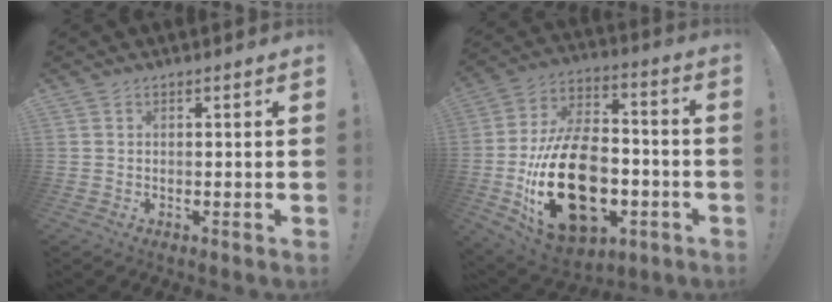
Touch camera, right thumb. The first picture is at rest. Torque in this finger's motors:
{"motor_torque": [1.77, 1.96, 1.69, -1.08, 0.35]}